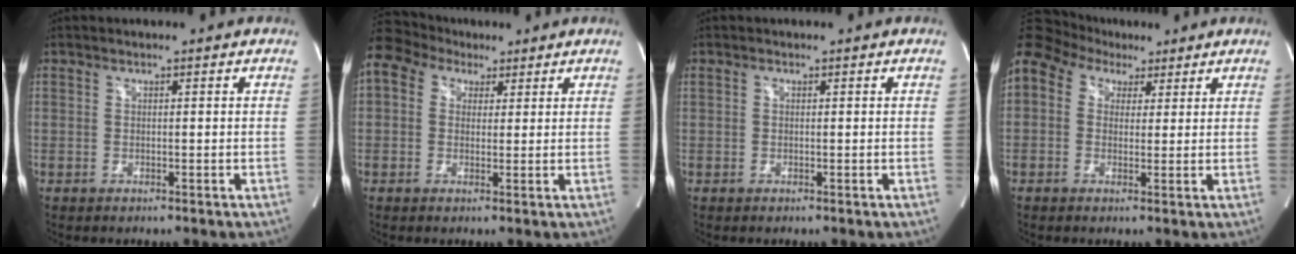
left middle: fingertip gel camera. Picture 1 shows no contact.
{"total": 8.4, "force": [5.6, 5.7, 2.8], "torque": [-0.061, 0.056, 0.105]}
{"total": 0.0}
{"total": 14.0, "force": [7.9, 9.9, 6.0], "torque": [-0.167, 0.087, 0.145]}